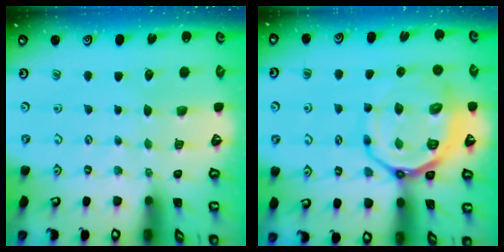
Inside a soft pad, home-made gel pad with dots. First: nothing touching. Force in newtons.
{"total": 14.9, "press": 14.5, "slide": 3.3}